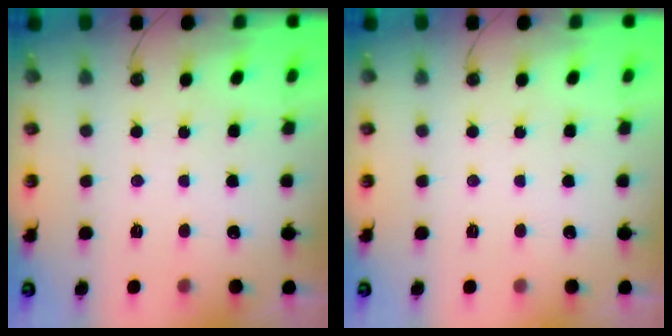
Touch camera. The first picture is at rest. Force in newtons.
{"total": 0.0}